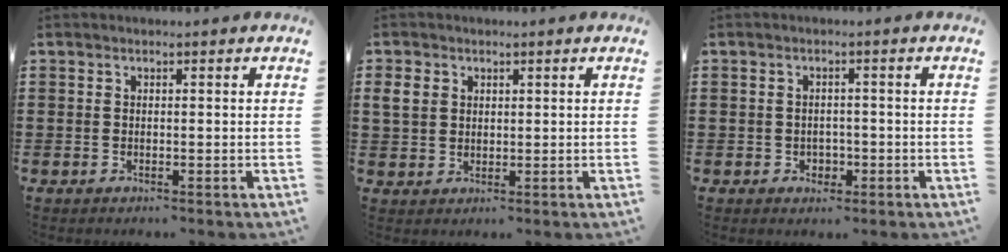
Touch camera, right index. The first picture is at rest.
{"total": 3.1, "force": [1.0, 2.7, 1.4], "torque": [-0.037, 0.010, 0.017]}
{"total": 1.7, "force": [-0.7, 1.4, 0.7], "torque": [-0.017, 0.000, -0.017]}